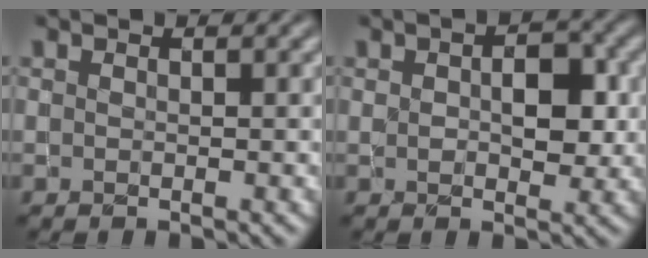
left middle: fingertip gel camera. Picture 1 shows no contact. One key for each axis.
{"total": 4.1, "fx": 0.3, "fy": 2.4, "fz": 3.3, "tx": -0.053, "ty": 0.001, "tz": 0.006}